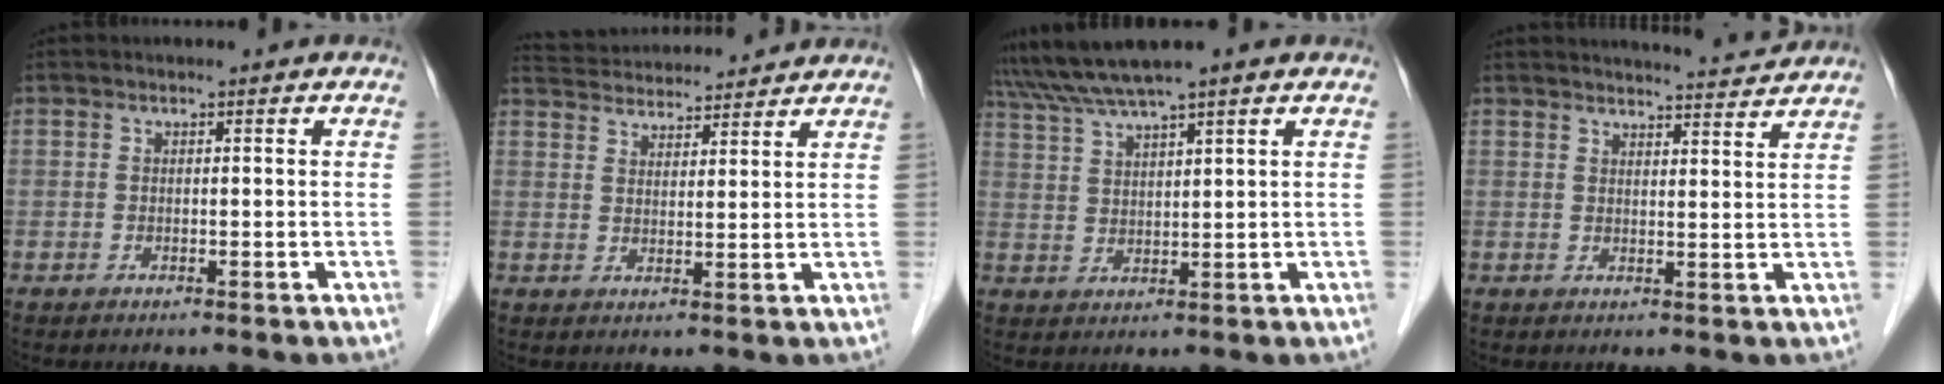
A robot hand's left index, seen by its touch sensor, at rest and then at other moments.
{"total": 12.4, "force": [11.9, 1.8, 2.9], "torque": [-0.054, 0.038, 0.181]}
{"total": 7.3, "force": [6.1, -0.6, 4.0], "torque": [-0.079, 0.033, 0.115]}
{"total": 6.8, "force": [6.7, -0.5, 1.3], "torque": [-0.026, 0.000, 0.080]}